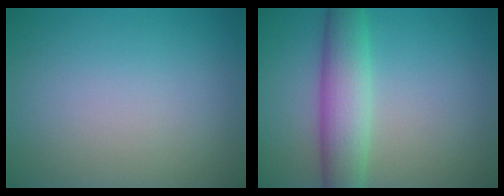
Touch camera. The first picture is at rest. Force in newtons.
{"total": 5.4, "press": 5.4, "slide": 0.2}